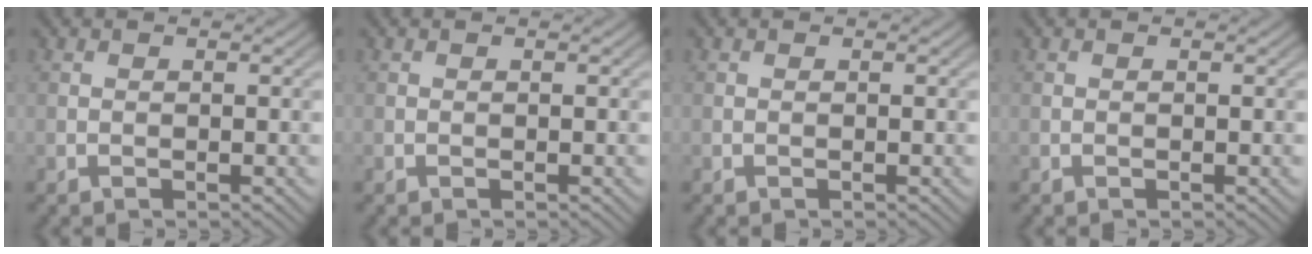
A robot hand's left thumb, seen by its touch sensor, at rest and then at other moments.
{"total": 0.0}
{"total": 0.0}
{"total": 0.0}